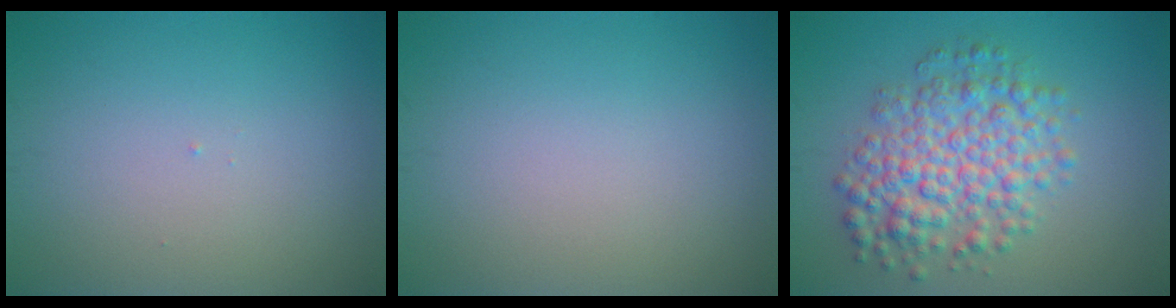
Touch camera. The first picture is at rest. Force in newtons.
{"total": 0.0}
{"total": 6.3, "press": 6.3, "slide": 0.1}